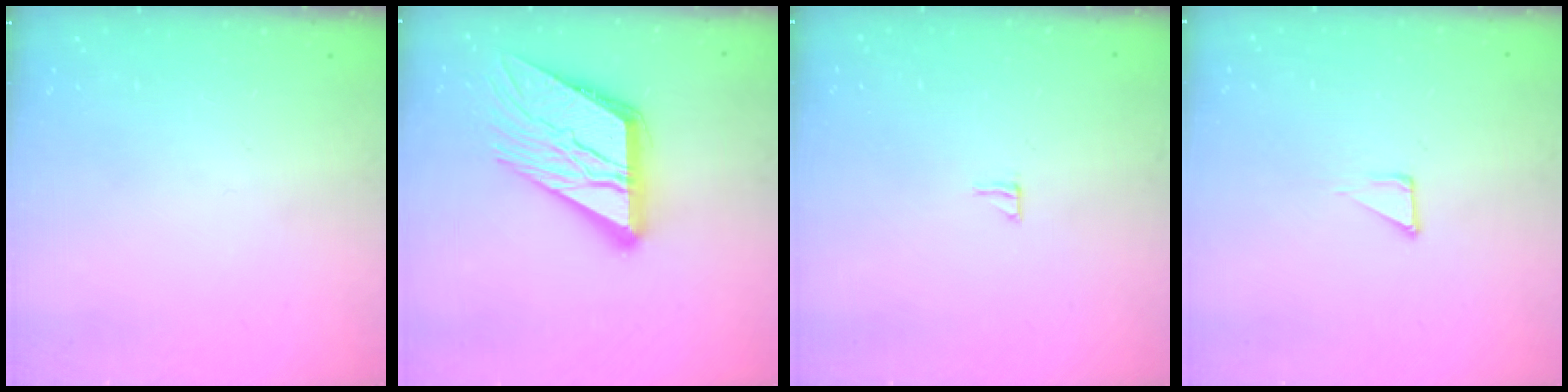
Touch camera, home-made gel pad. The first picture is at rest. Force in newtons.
{"total": 19.0, "press": 18.9, "slide": 2.0}
{"total": 4.3, "press": 4.3, "slide": 0.3}
{"total": 2.3, "press": 2.3, "slide": 0.1}